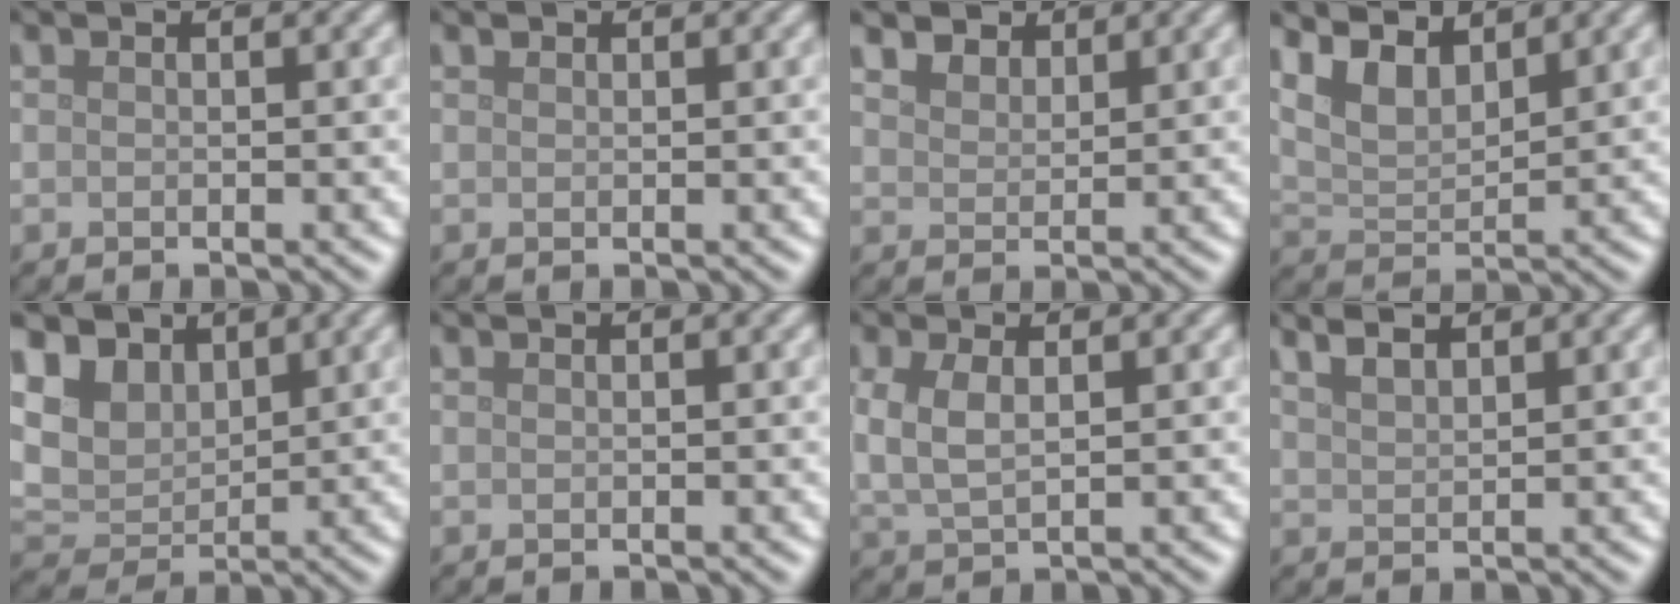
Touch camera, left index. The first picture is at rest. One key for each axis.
{"total": 0.0}
{"total": 3.3, "fx": 2.7, "fy": 1.6, "fz": 0.9, "tx": -0.034, "ty": -0.001, "tz": 0.050}
{"total": 4.3, "fx": 3.3, "fy": 1.6, "fz": 2.3, "tx": -0.059, "ty": 0.003, "tz": 0.062}
{"total": 6.3, "fx": 3.6, "fy": 4.3, "fz": 2.8, "tx": -0.079, "ty": 0.007, "tz": 0.054}
{"total": 0.0}
{"total": 3.0, "fx": 0.7, "fy": 1.4, "fz": 2.6, "tx": -0.063, "ty": 0.001, "tz": 0.015}
{"total": 3.0, "fx": 2.4, "fy": 0.9, "fz": 1.5, "tx": -0.013, "ty": 0.015, "tz": 0.025}